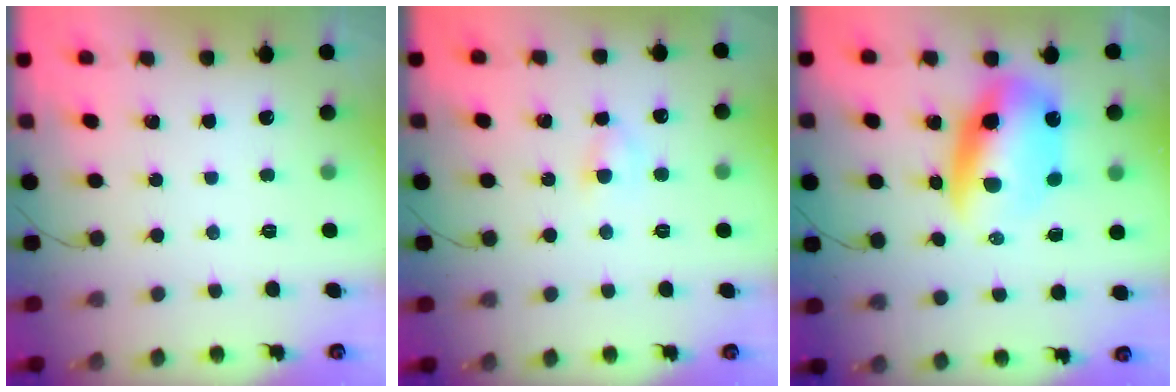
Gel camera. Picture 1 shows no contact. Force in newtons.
{"total": 3.5, "press": 3.3, "slide": 1.3}
{"total": 12.5, "press": 12.1, "slide": 3.5}